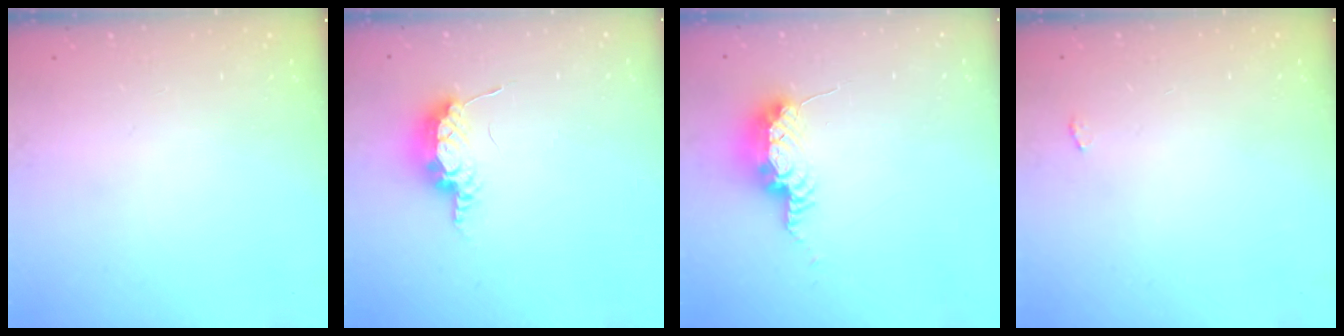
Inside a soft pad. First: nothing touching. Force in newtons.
{"total": 7.8, "press": 7.6, "slide": 1.8}
{"total": 13.1, "press": 9.6, "slide": 8.9}
{"total": 2.2, "press": 2.1, "slide": 0.3}